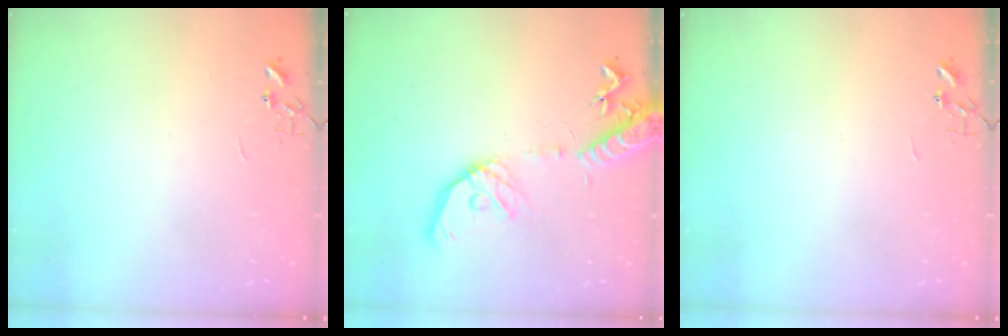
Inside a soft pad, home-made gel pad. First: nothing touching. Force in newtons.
{"total": 16.3, "press": 16.0, "slide": 3.2}
{"total": 0.0}